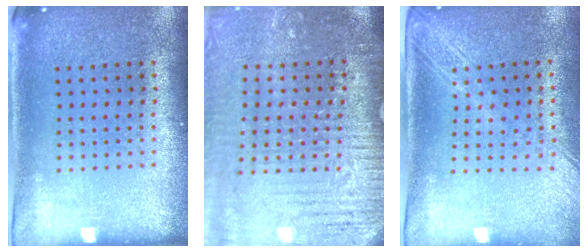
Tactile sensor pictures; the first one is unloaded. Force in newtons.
{"total": 3.7, "press": 3.7, "slide": 0.5}
{"total": 2.0, "press": 1.7, "slide": 1.1}